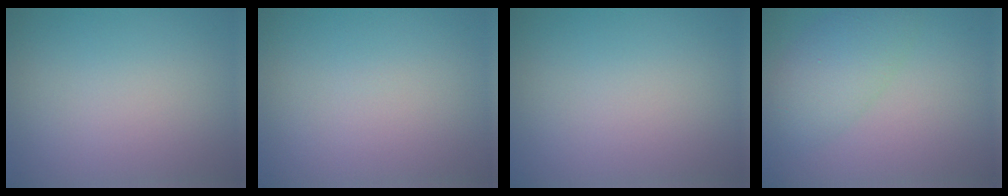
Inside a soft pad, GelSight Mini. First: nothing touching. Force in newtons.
{"total": 0.0}
{"total": 0.0}
{"total": 3.8, "press": 3.8, "slide": 0.1}